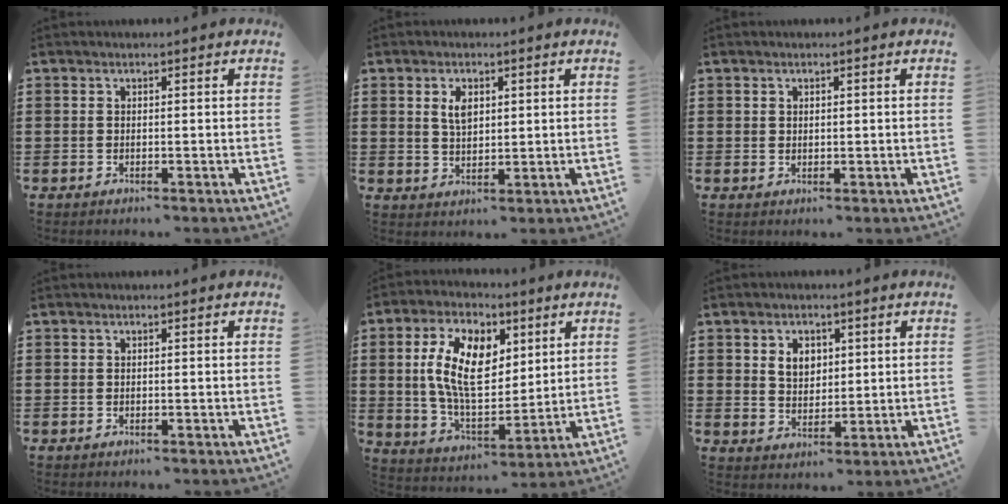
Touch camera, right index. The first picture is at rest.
{"total": 3.4, "force": [1.2, 1.9, 2.6], "torque": [-0.049, 0.004, 0.019]}
{"total": 0.9, "force": [0.6, 0.6, 0.2], "torque": [-0.006, 0.003, 0.011]}
{"total": 0.0}
{"total": 11.7, "force": [3.1, 6.5, 9.2], "torque": [-0.194, 0.018, 0.060]}
{"total": 4.2, "force": [1.4, 3.2, 2.3], "torque": [-0.057, 0.012, 0.024]}